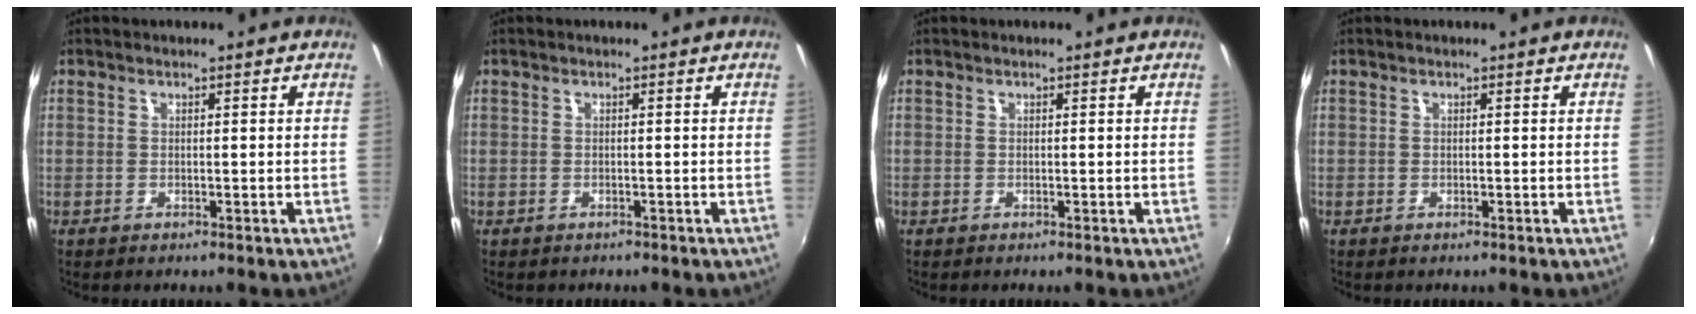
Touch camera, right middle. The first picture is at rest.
{"total": 0.7, "force": [-0.5, 0.4, 0.0], "torque": [-0.004, -0.002, -0.005]}
{"total": 0.0}
{"total": 0.0}